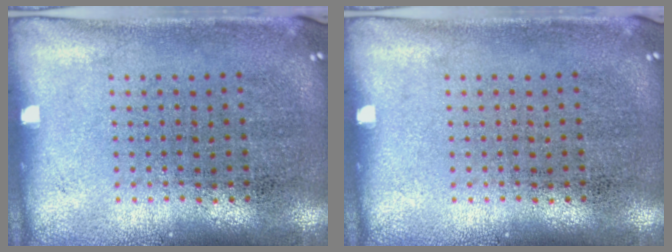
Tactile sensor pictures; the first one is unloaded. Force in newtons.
{"total": 0.0}